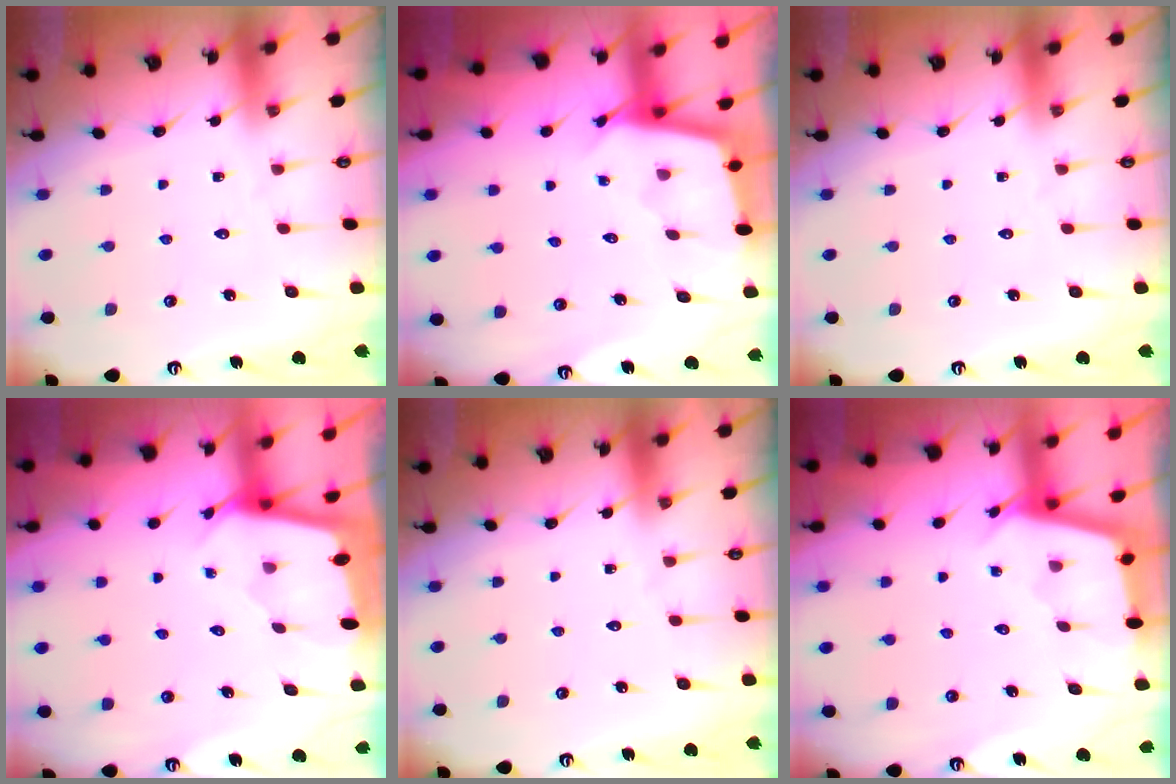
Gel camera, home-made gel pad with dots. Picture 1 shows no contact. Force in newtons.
{"total": 2.3, "press": 2.3, "slide": 0.2}
{"total": 0.0}
{"total": 1.7, "press": 1.6, "slide": 0.2}
{"total": 0.0}
{"total": 2.7, "press": 2.7, "slide": 0.3}